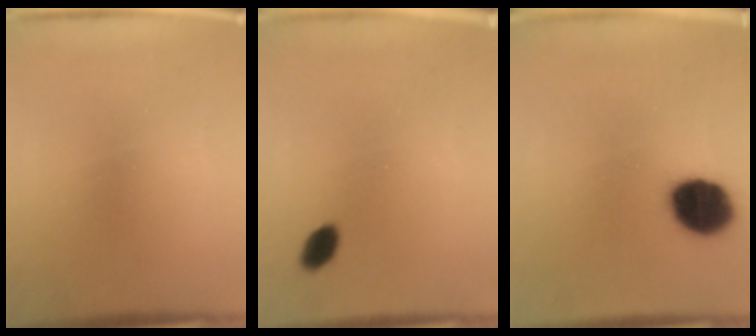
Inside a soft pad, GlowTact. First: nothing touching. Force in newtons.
{"total": 3.1}
{"total": 13.3}